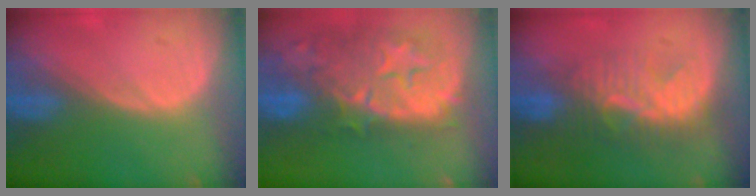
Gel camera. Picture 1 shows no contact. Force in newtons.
{"total": 12.7, "press": 11.4, "slide": 5.6}
{"total": 7.9, "press": 7.6, "slide": 1.9}